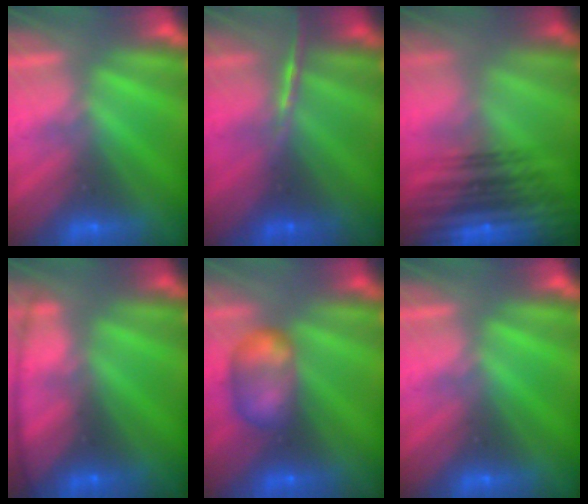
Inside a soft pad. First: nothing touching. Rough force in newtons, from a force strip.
{"total": 1.5}
{"total": 7.7}
{"total": 10.9}
{"total": 5.6}
{"total": 0.0}